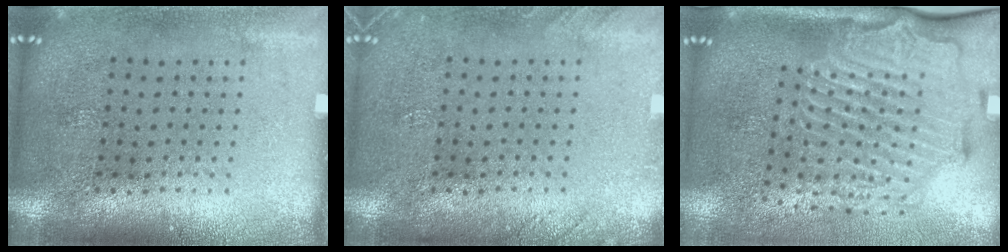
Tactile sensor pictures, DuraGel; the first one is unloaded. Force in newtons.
{"total": 1.2, "press": 1.2, "slide": 0.1}
{"total": 2.9, "press": 2.2, "slide": 1.9}